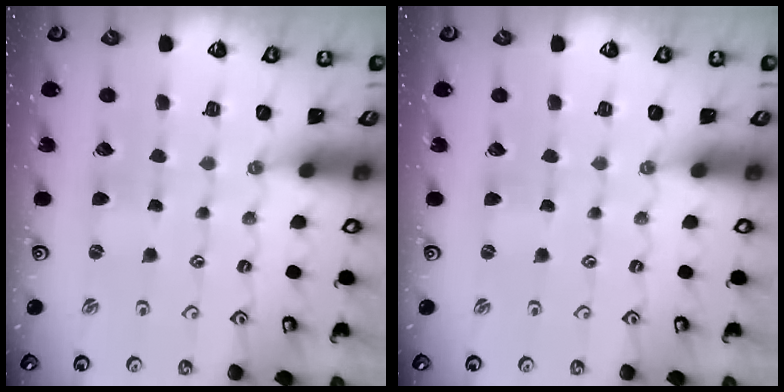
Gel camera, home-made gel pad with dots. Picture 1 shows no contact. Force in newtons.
{"total": 0.0}